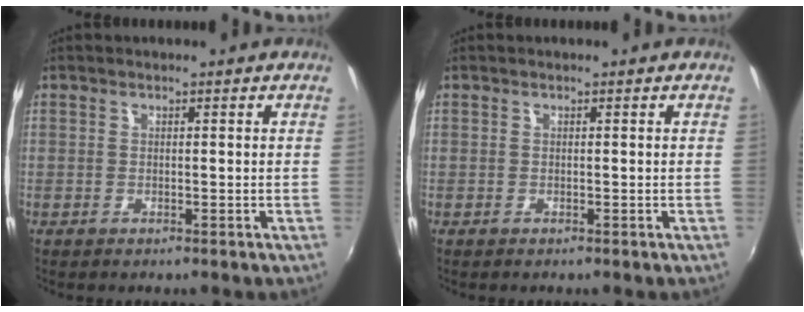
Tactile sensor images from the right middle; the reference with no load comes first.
{"total": 0.0}